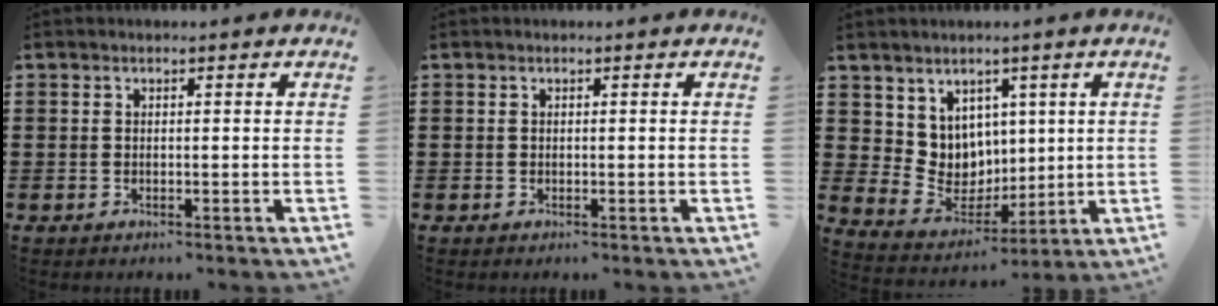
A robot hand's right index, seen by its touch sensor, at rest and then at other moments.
{"total": 0.0}
{"total": 7.2, "force": [3.8, 6.1, 0.5], "torque": [-0.051, -0.025, 0.080]}